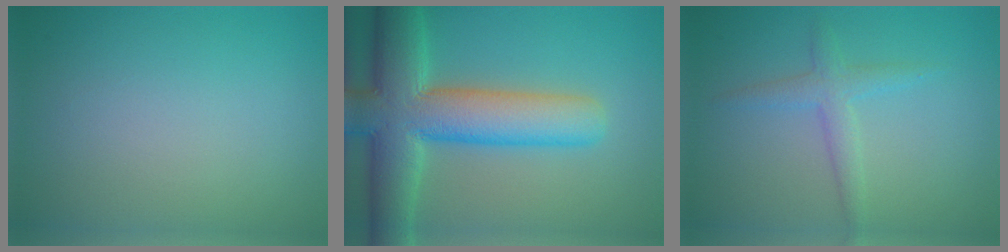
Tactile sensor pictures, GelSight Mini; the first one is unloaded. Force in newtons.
{"total": 10.8, "press": 10.8, "slide": 0.6}
{"total": 2.2, "press": 2.2, "slide": 0.1}